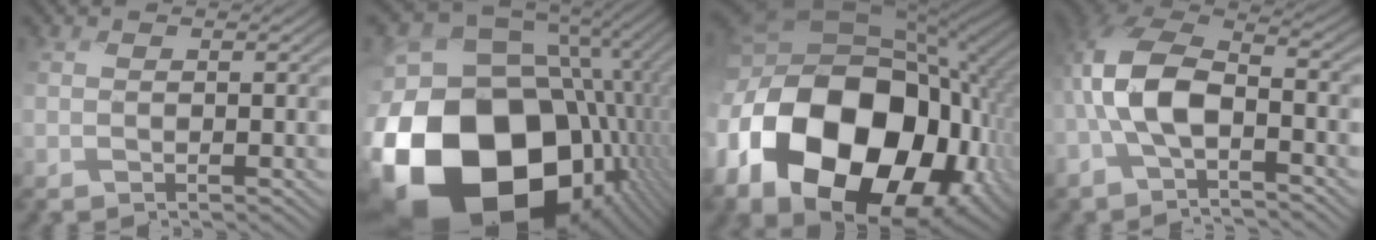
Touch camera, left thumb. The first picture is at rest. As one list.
[{"total": 22.9, "force": [-7.2, 16.7, 13.9], "torque": [-0.318, -0.065, -0.091]}, {"total": 21.0, "force": [-6.5, 14.5, 13.6], "torque": [-0.302, -0.043, -0.091]}, {"total": 8.5, "force": [-2.7, 4.6, 6.7], "torque": [-0.152, 0.009, -0.069]}]